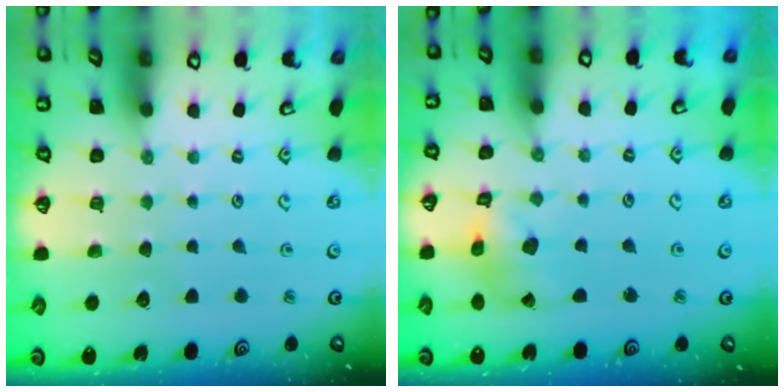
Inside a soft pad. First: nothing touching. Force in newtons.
{"total": 7.4, "press": 7.3, "slide": 0.8}